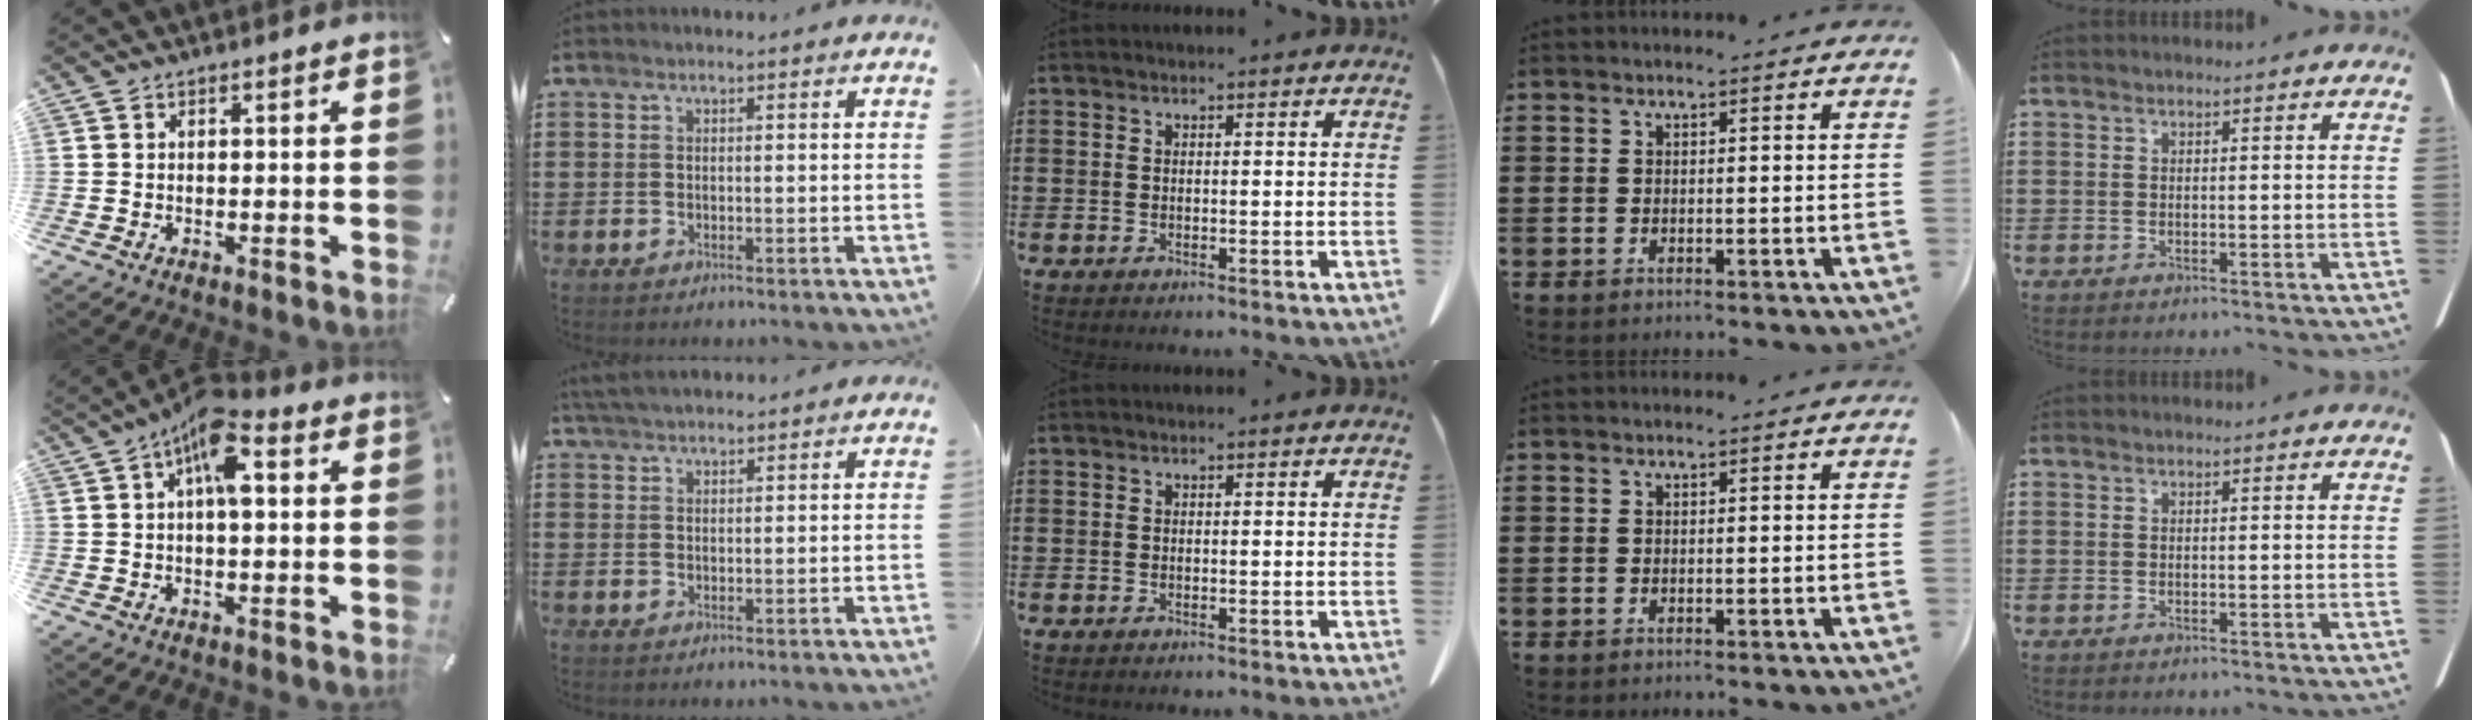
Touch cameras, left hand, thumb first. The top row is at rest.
{"thumb": {"total": 9.4, "force": [3.1, 4.2, 7.8], "torque": [-0.120, -0.008, 0.049]}, "index": {"total": 3.7, "force": [3.4, 0.6, 1.3], "torque": [-0.035, -0.001, 0.066]}}